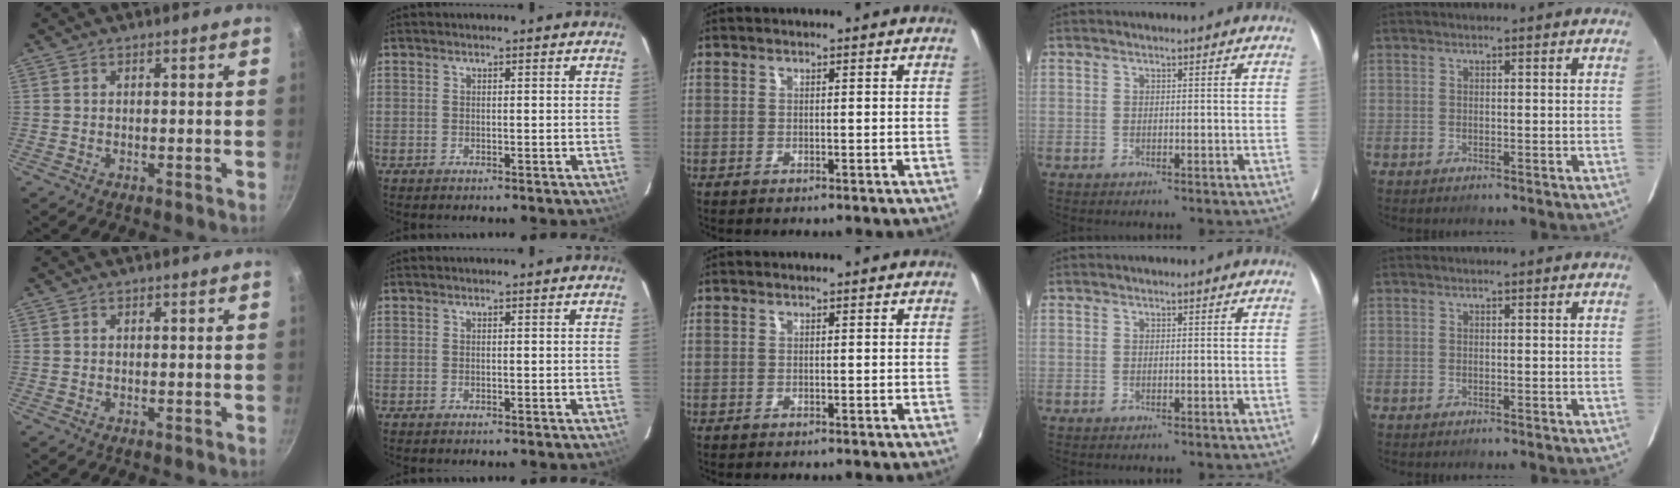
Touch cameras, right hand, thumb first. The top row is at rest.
{}